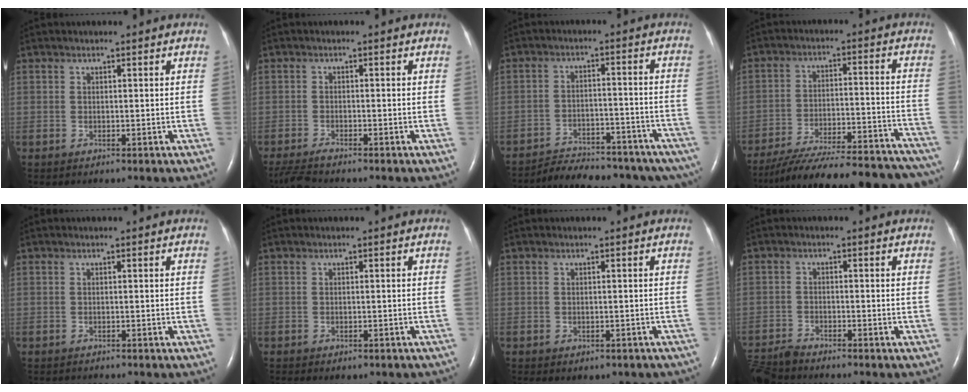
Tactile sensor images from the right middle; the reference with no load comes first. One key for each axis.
{"total": 3.5, "fx": -3.2, "fy": 0.1, "fz": 1.5, "tx": -0.035, "ty": -0.015, "tz": -0.057}
{"total": 18.3, "fx": -16.0, "fy": 6.1, "fz": 6.4, "tx": -0.082, "ty": 0.008, "tz": -0.206}
{"total": 28.2, "fx": -25.6, "fy": 4.7, "fz": 11.1, "tx": -0.138, "ty": -0.016, "tz": -0.349}
{"total": 2.1, "fx": -1.9, "fy": 0.7, "fz": 0.6, "tx": -0.013, "ty": -0.005, "tz": -0.022}
{"total": 5.6, "fx": -4.5, "fy": 2.1, "fz": 2.5, "tx": -0.029, "ty": 0.002, "tz": -0.046}
{"total": 5.5, "fx": -4.3, "fy": 2.8, "fz": 2.1, "tx": -0.023, "ty": 0.011, "tz": -0.042}
{"total": 5.1, "fx": -5.1, "fy": 0.3, "fz": 0.7, "tx": -0.012, "ty": -0.021, "tz": -0.096}